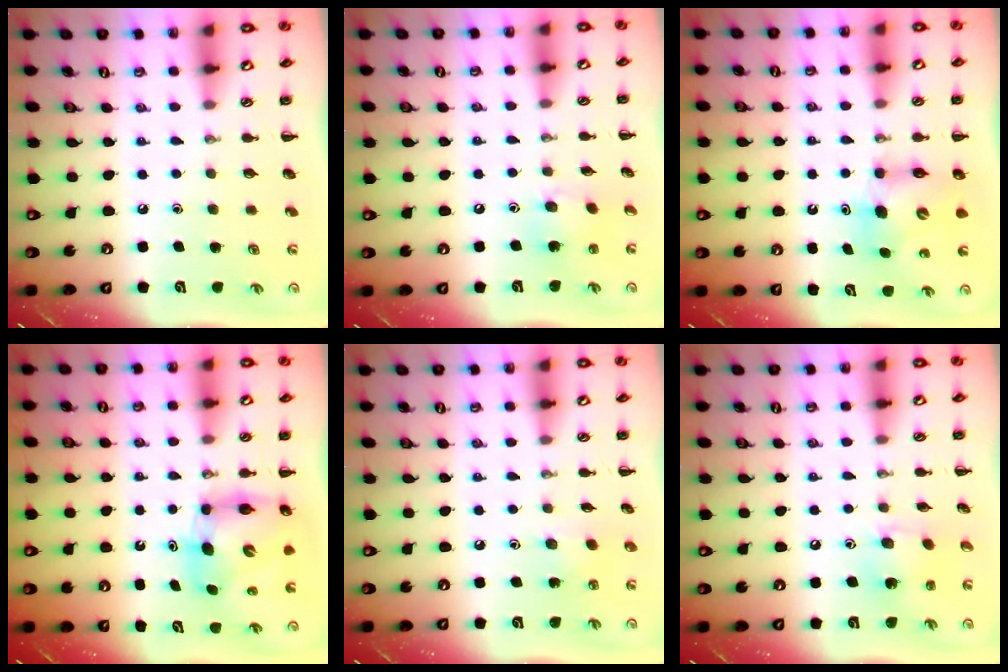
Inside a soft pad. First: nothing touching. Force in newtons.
{"total": 8.4, "press": 8.1, "slide": 2.1}
{"total": 6.6, "press": 6.6, "slide": 0.8}
{"total": 7.4, "press": 7.4, "slide": 0.8}
{"total": 3.3, "press": 3.2, "slide": 1.1}
{"total": 4.8, "press": 4.7, "slide": 1.0}